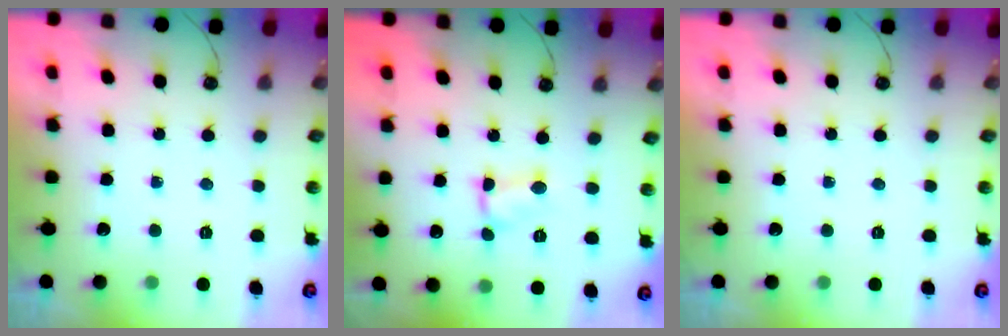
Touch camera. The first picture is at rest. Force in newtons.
{"total": 2.7, "press": 2.7, "slide": 0.4}
{"total": 0.0}